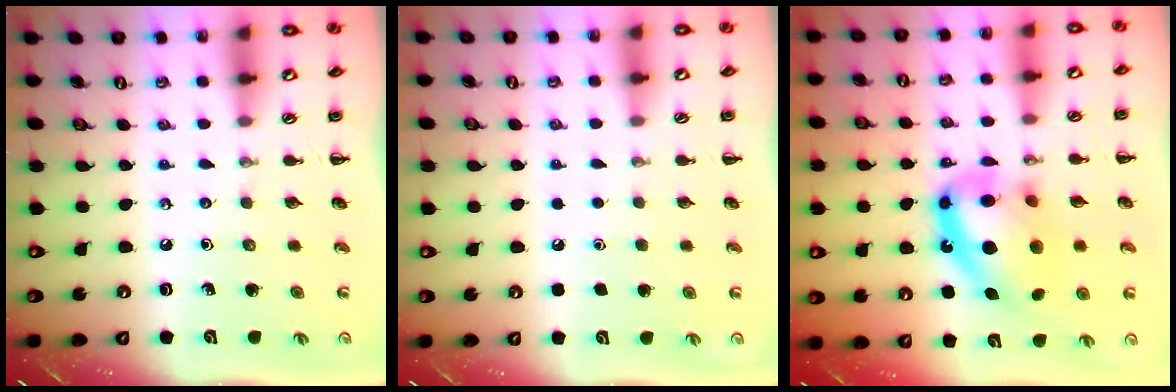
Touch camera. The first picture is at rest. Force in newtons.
{"total": 1.8, "press": 1.8, "slide": 0.1}
{"total": 16.5, "press": 16.0, "slide": 4.1}